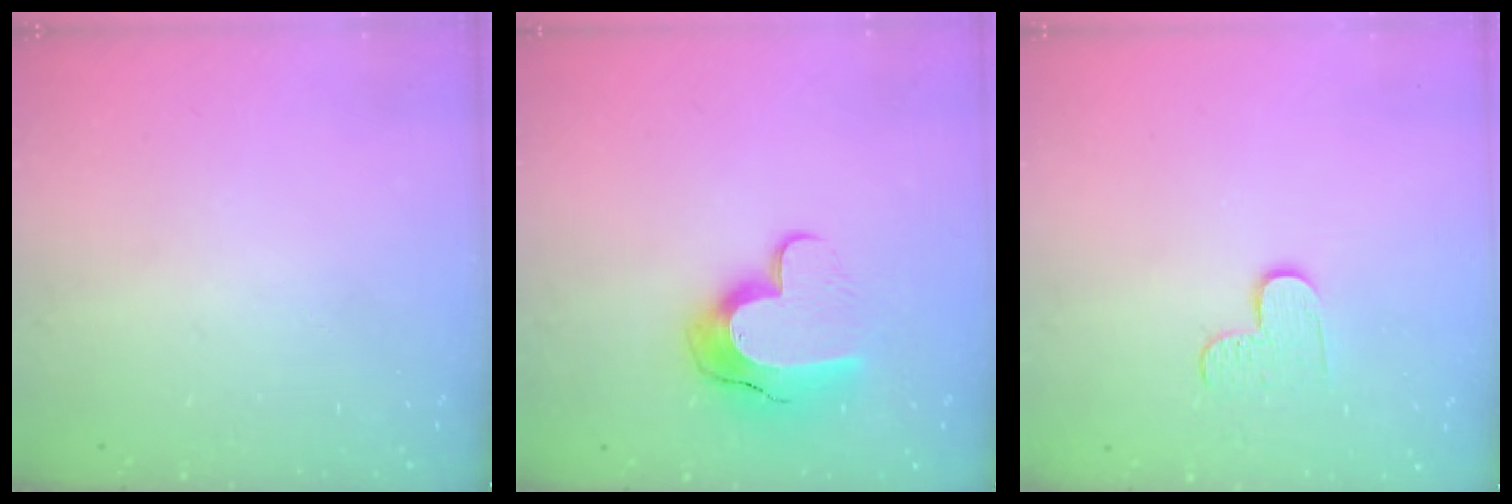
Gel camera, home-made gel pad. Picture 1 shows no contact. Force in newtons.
{"total": 12.7, "press": 12.7, "slide": 0.9}
{"total": 5.9, "press": 5.8, "slide": 0.6}